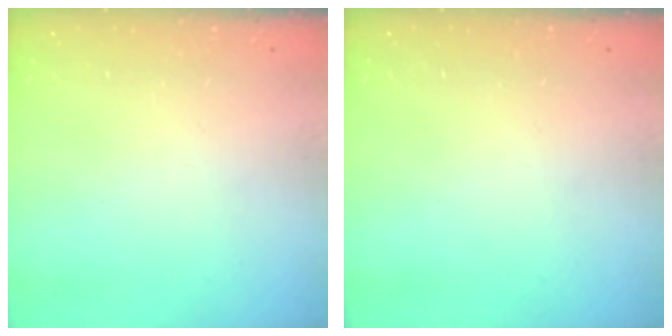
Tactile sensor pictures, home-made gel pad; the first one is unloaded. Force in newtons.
{"total": 0.0}